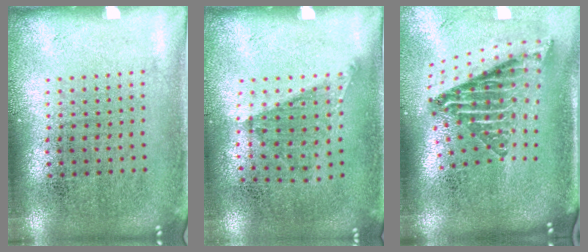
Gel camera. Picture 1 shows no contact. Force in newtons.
{"total": 1.1, "press": 0.8, "slide": 0.8}
{"total": 2.6, "press": 1.6, "slide": 2.1}